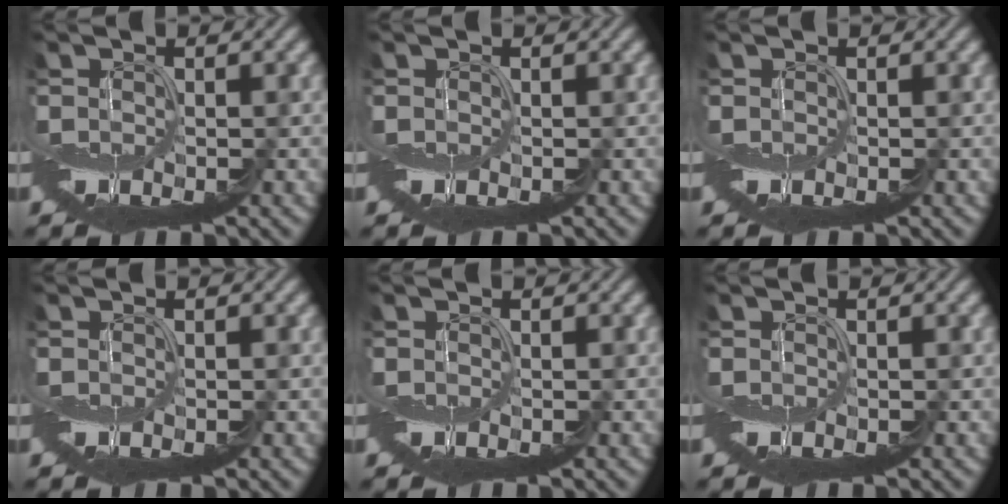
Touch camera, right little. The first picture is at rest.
{"total": 0.0}
{"total": 0.0}
{"total": 0.0}
{"total": 0.0}
{"total": 0.0}